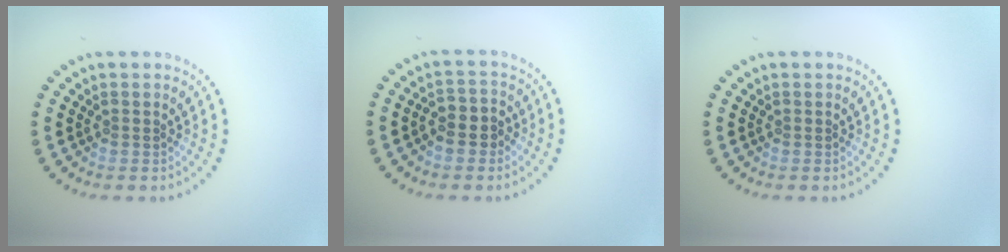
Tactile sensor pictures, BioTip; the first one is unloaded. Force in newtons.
{"total": 2.5, "press": 2.4, "slide": 0.9}
{"total": 0.0}